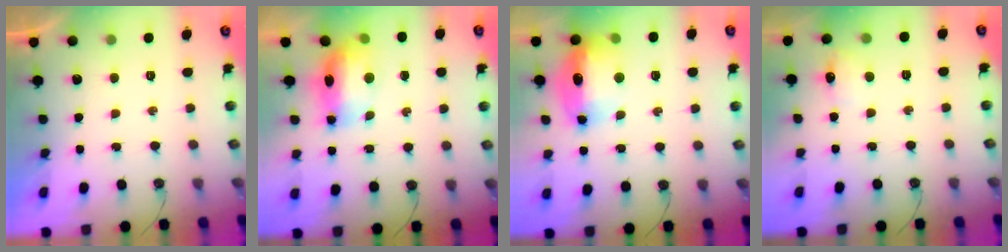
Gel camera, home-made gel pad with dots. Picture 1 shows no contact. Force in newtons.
{"total": 12.3, "press": 12.2, "slide": 1.4}
{"total": 15.7, "press": 15.6, "slide": 1.5}
{"total": 7.0, "press": 7.0, "slide": 0.8}